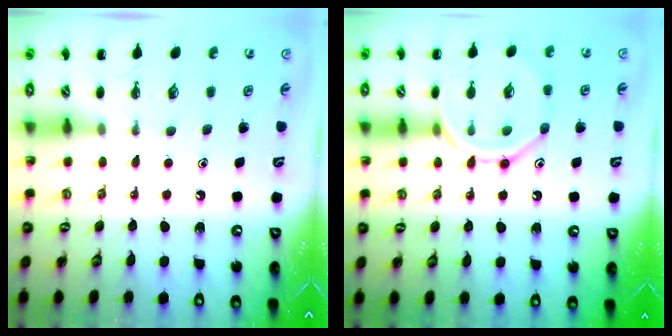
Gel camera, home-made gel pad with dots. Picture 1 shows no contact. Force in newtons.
{"total": 11.9, "press": 11.9, "slide": 0.3}